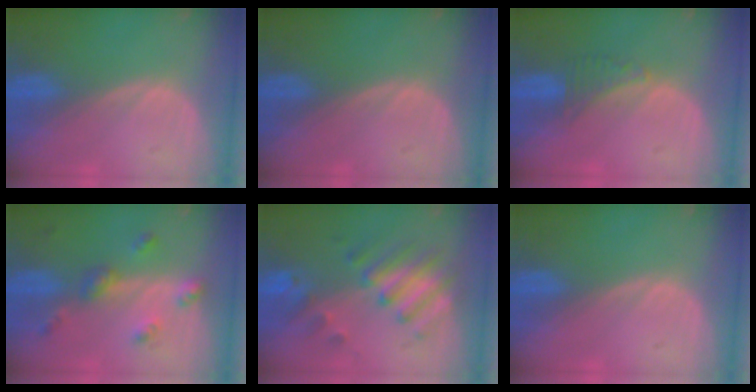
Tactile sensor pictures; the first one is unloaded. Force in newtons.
{"total": 0.0}
{"total": 2.7, "press": 2.6, "slide": 0.7}
{"total": 4.9, "press": 4.5, "slide": 2.0}
{"total": 7.2, "press": 7.0, "slide": 1.4}
{"total": 0.0}